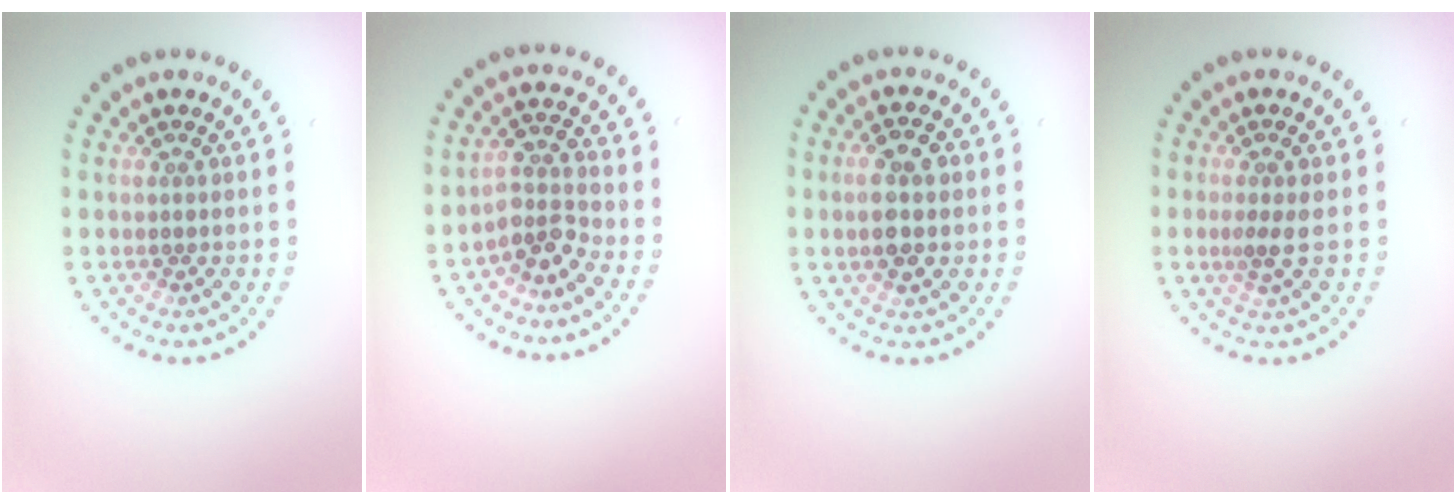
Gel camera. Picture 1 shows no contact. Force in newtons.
{"total": 2.7, "press": 2.0, "slide": 1.8}
{"total": 3.3, "press": 3.3, "slide": 0.3}
{"total": 1.4, "press": 1.2, "slide": 0.7}